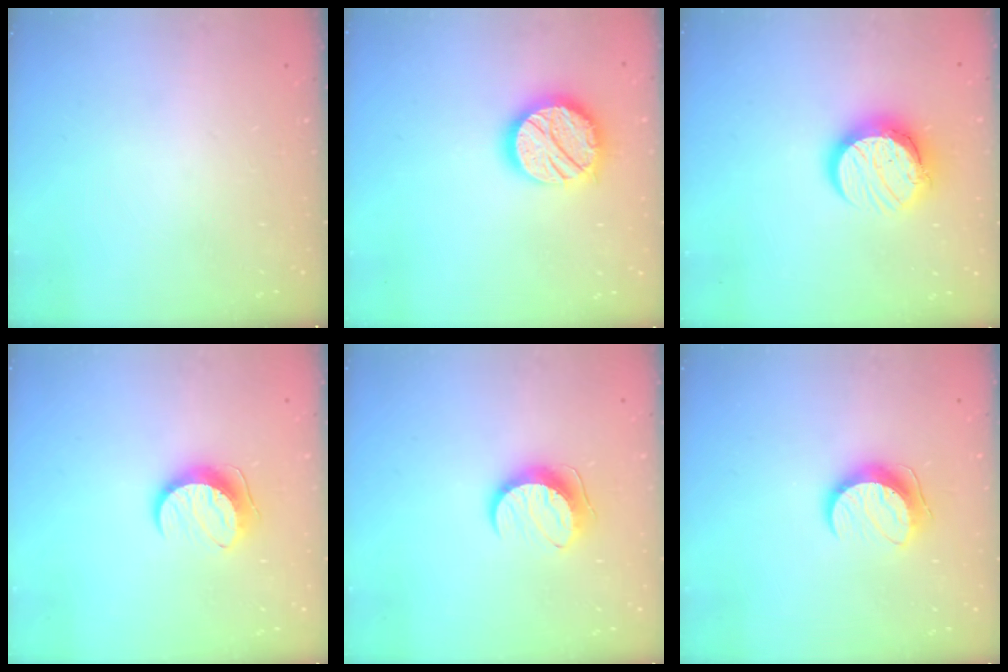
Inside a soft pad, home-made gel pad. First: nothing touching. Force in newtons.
{"total": 16.8, "press": 16.7, "slide": 1.7}
{"total": 12.4, "press": 12.3, "slide": 1.2}
{"total": 9.4, "press": 9.4, "slide": 0.1}
{"total": 9.4, "press": 9.4, "slide": 0.1}
{"total": 9.7, "press": 9.7, "slide": 0.2}